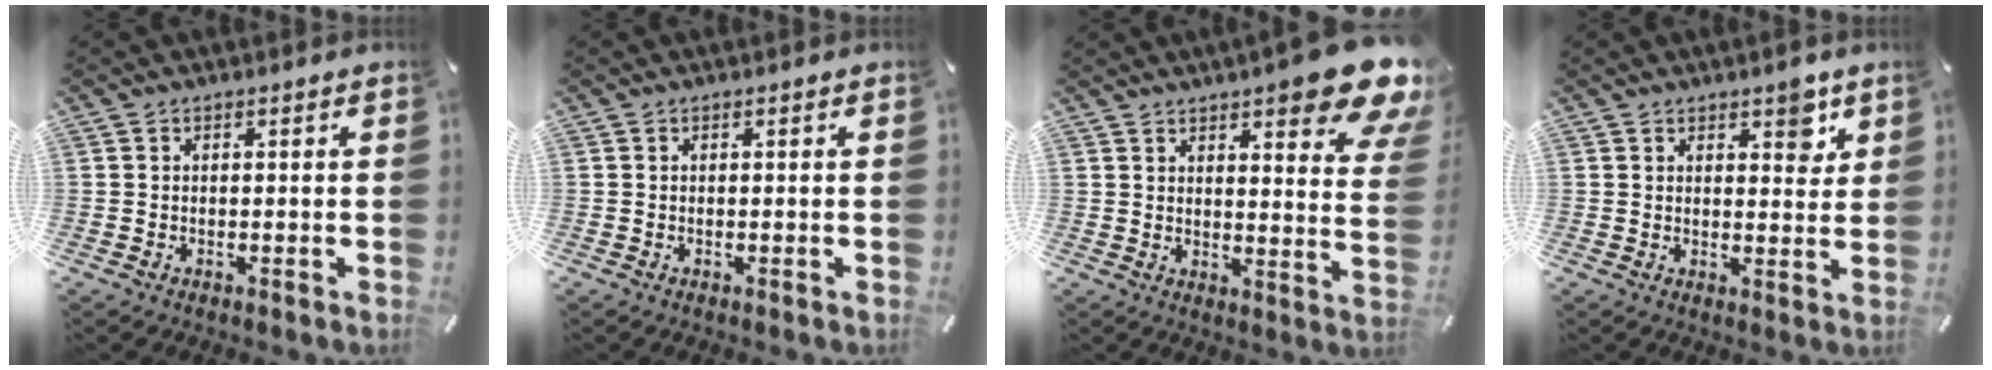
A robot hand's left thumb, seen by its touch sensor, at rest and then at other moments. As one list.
[{"total": 0.0}, {"total": 14.4, "force": [9.7, 3.6, 10.0], "torque": [-0.140, -0.067, 0.162]}, {"total": 5.3, "force": [3.4, 2.9, 2.9], "torque": [-0.010, -0.024, 0.048]}]